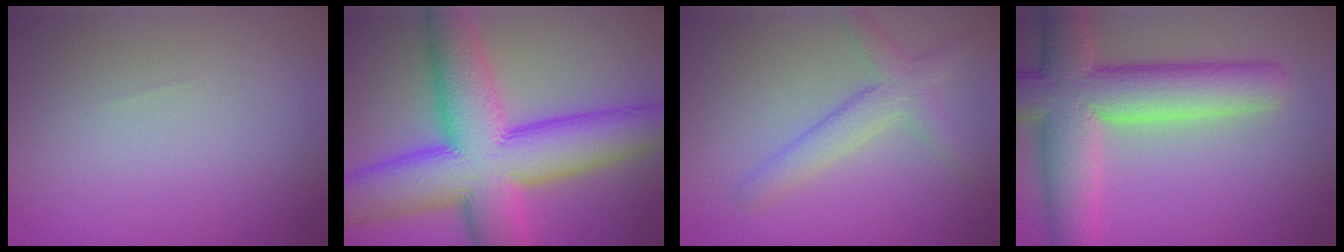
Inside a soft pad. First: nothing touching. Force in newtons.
{"total": 13.4, "press": 13.4, "slide": 0.1}
{"total": 3.2, "press": 3.2, "slide": 0.2}
{"total": 9.5, "press": 9.5, "slide": 0.7}